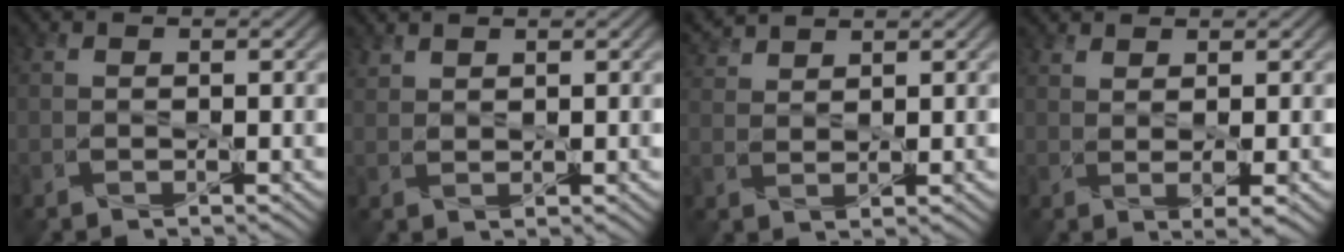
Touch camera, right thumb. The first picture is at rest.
{"total": 1.5, "force": [1.4, 0.4, 0.5], "torque": [-0.018, 0.002, 0.036]}
{"total": 3.8, "force": [3.3, 0.6, 1.7], "torque": [-0.045, 0.009, 0.070]}
{"total": 2.5, "force": [1.1, 0.4, 2.2], "torque": [-0.045, -0.002, 0.026]}